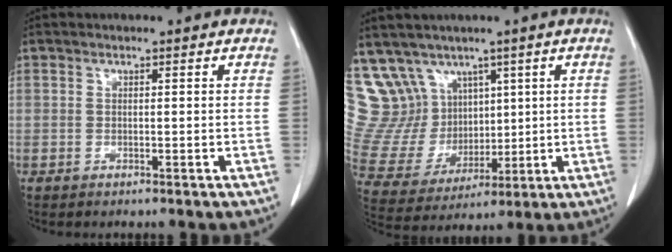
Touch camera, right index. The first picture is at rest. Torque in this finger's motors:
{"motor_torque": [-0.86, 0.84, -0.11, -0.04]}